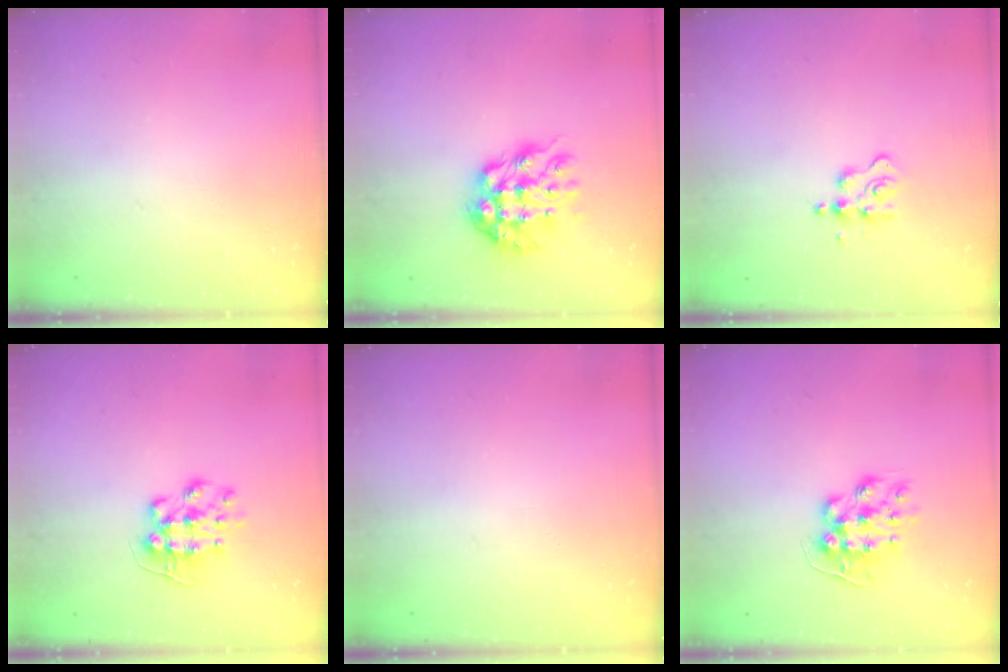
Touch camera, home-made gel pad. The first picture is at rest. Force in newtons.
{"total": 11.4, "press": 11.3, "slide": 1.1}
{"total": 6.1, "press": 6.0, "slide": 0.6}
{"total": 8.3, "press": 8.3, "slide": 0.2}
{"total": 0.0}
{"total": 10.1, "press": 10.0, "slide": 0.7}